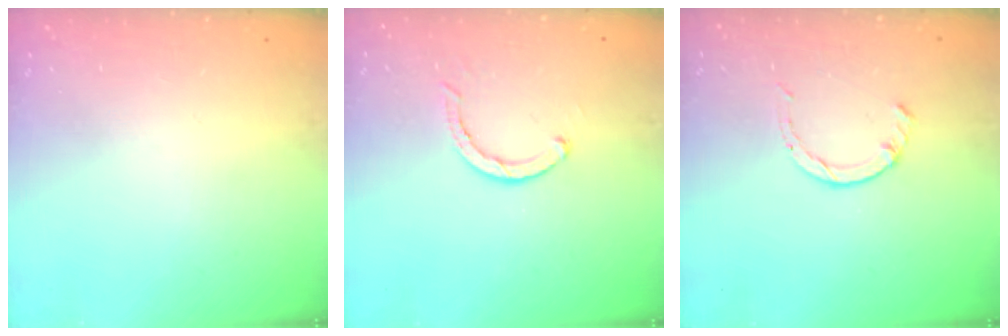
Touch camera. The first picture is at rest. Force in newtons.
{"total": 2.8, "press": 2.8, "slide": 0.2}
{"total": 1.7, "press": 1.7, "slide": 0.2}